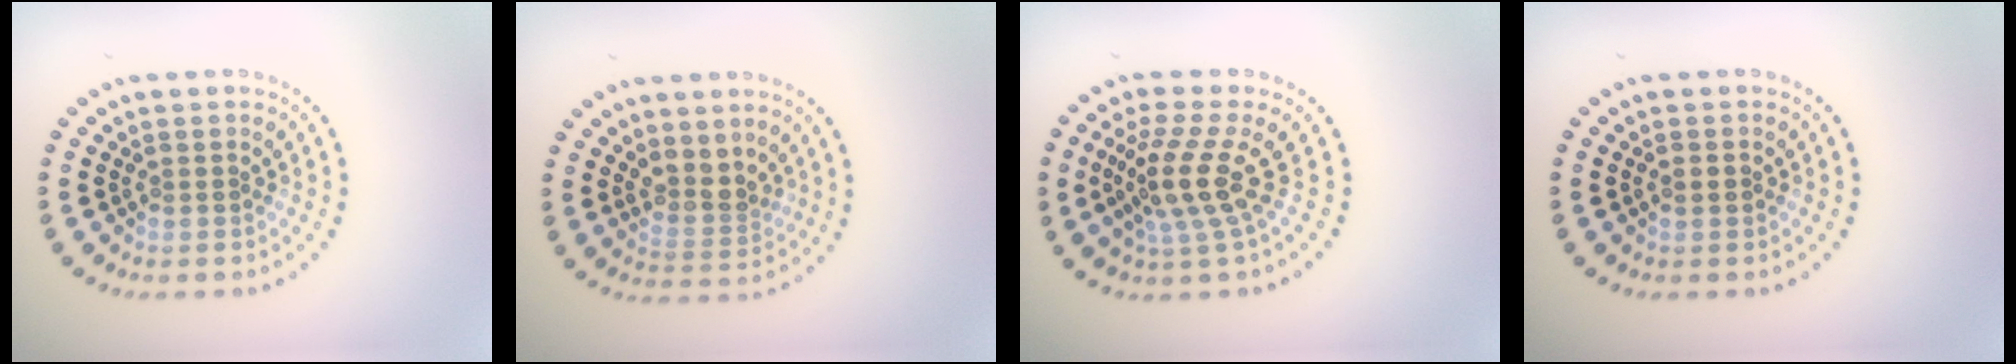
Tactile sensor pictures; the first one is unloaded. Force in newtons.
{"total": 2.5, "press": 1.9, "slide": 1.6}
{"total": 4.3, "press": 3.1, "slide": 3.0}
{"total": 1.2, "press": 1.2, "slide": 0.1}